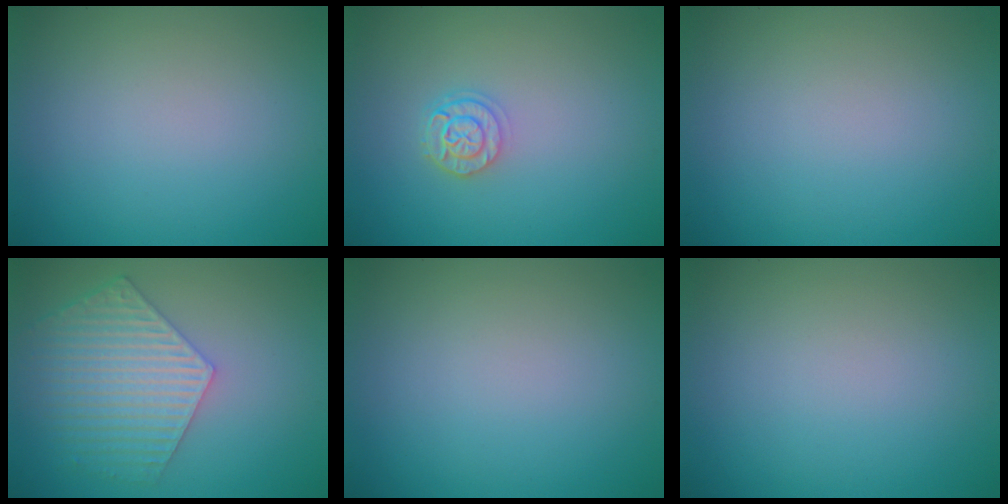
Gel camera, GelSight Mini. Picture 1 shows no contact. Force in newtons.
{"total": 2.4, "press": 2.0, "slide": 1.3}
{"total": 0.0}
{"total": 5.9, "press": 4.6, "slide": 3.7}
{"total": 0.0}
{"total": 0.0}